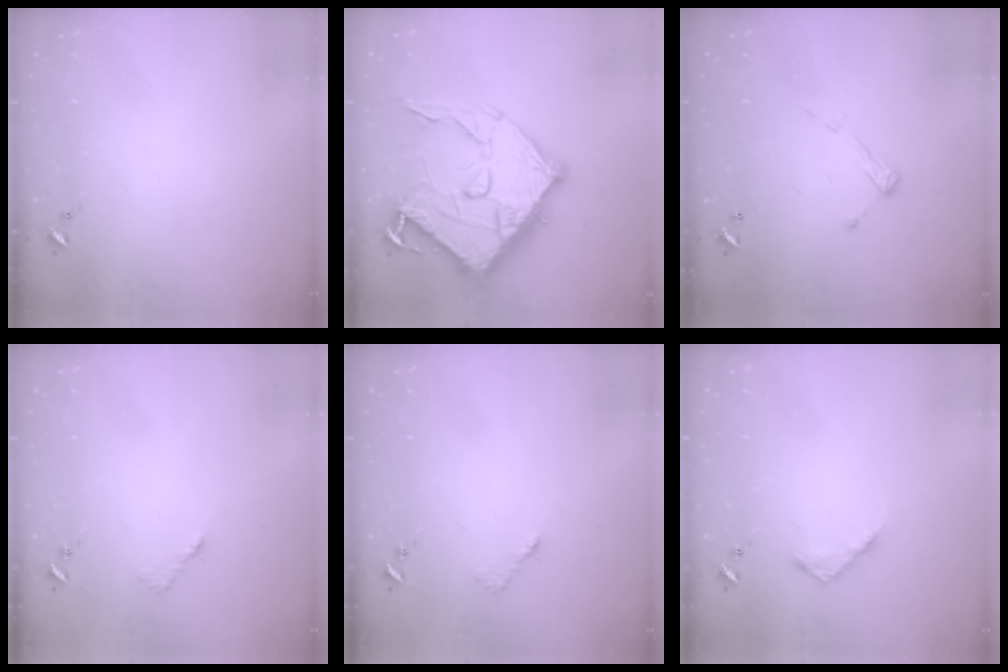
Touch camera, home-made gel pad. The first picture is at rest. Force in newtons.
{"total": 22.3, "press": 22.2, "slide": 1.4}
{"total": 6.3, "press": 6.3, "slide": 0.3}
{"total": 2.6, "press": 2.6, "slide": 0.4}
{"total": 2.6, "press": 2.6, "slide": 0.4}
{"total": 4.6, "press": 4.6, "slide": 0.5}